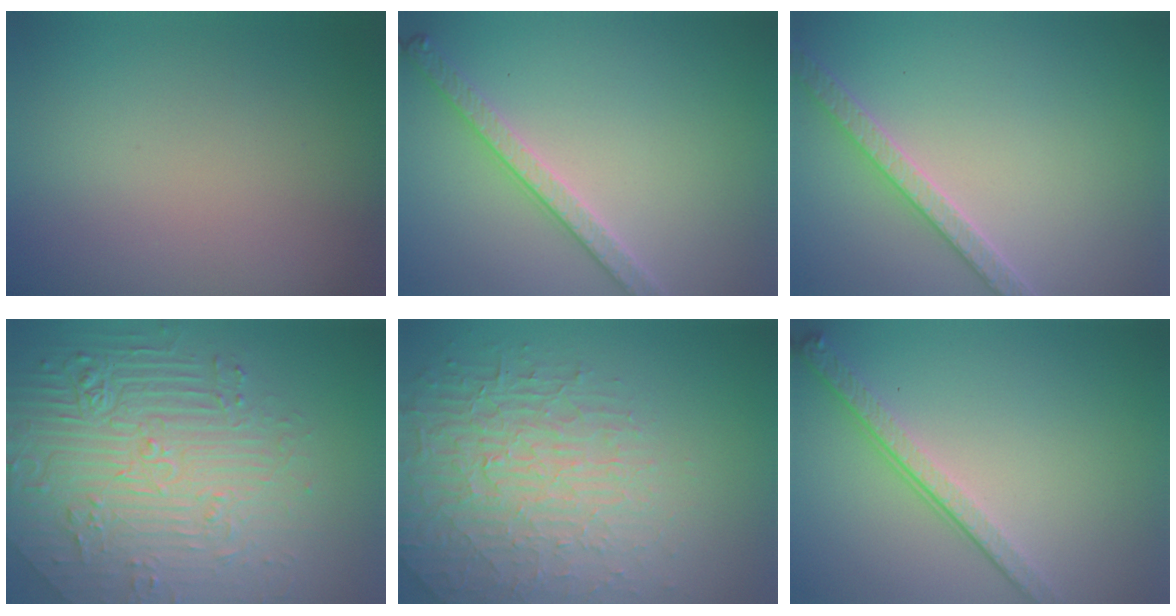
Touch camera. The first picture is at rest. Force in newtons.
{"total": 2.8, "press": 2.8, "slide": 0.7}
{"total": 2.8, "press": 2.8, "slide": 0.6}
{"total": 7.9, "press": 6.1, "slide": 5.1}
{"total": 4.9, "press": 4.4, "slide": 2.1}
{"total": 4.0, "press": 2.8, "slide": 2.9}